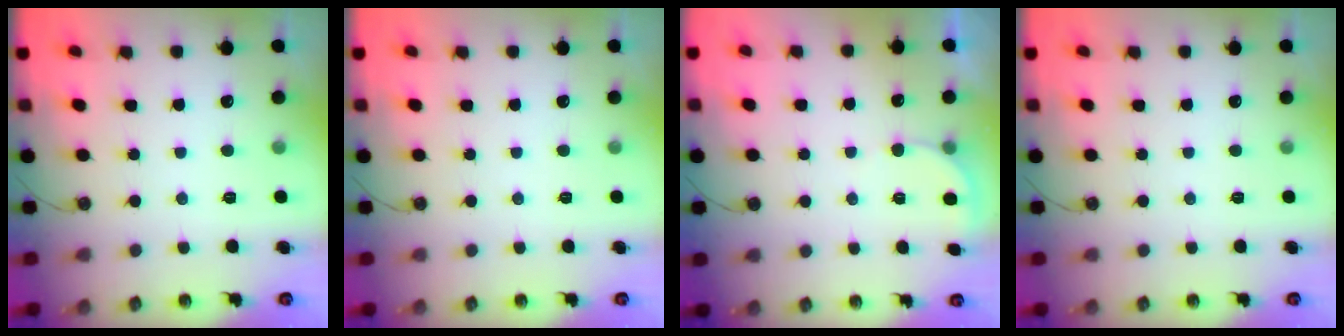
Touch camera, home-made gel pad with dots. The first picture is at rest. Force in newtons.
{"total": 0.0}
{"total": 3.5, "press": 3.4, "slide": 0.7}
{"total": 0.0}